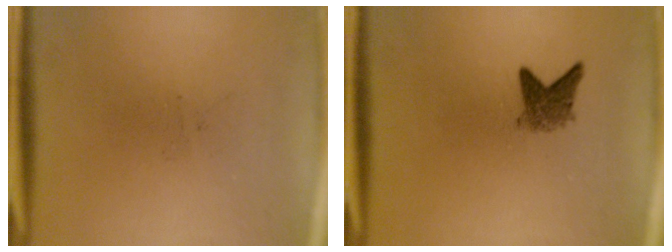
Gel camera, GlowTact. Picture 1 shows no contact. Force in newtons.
{"total": 3.0}